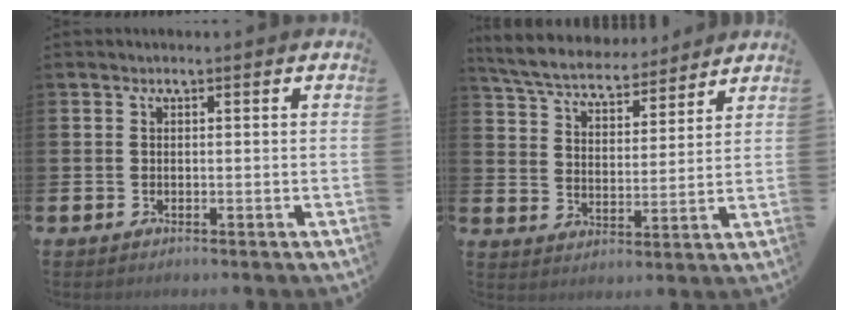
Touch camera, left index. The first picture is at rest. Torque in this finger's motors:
{"motor_torque": [1.08, -1.06, 0.24, -0.01]}